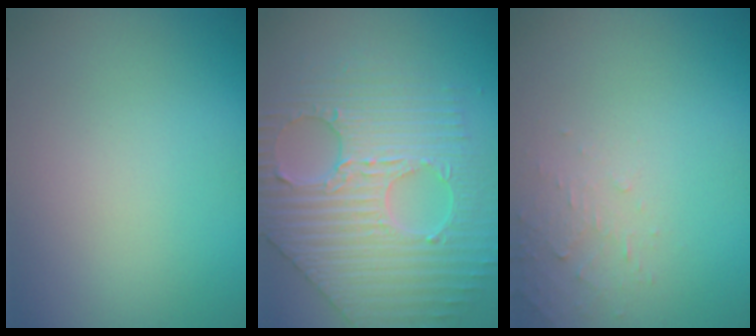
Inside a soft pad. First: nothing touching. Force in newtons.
{"total": 6.4, "press": 5.5, "slide": 3.3}
{"total": 1.4, "press": 1.4, "slide": 0.2}